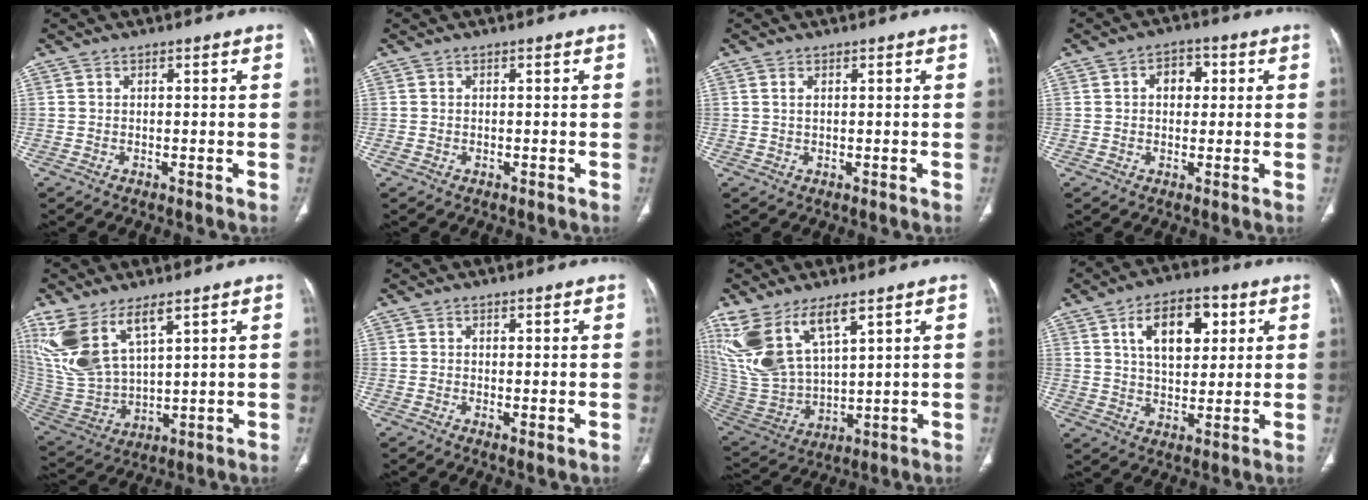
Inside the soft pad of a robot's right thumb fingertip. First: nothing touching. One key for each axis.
{"total": 0.6, "fx": -0.2, "fy": 0.4, "fz": 0.3, "tx": -0.010, "ty": 0.001, "tz": -0.004}
{"total": 1.1, "fx": 0.5, "fy": 0.5, "fz": 0.9, "tx": -0.022, "ty": 0.004, "tz": 0.012}
{"total": 5.0, "fx": 1.0, "fy": 3.6, "fz": 3.3, "tx": -0.028, "ty": 0.008, "tz": 0.011}
{"total": 14.6, "fx": 8.4, "fy": 6.2, "fz": 10.3, "tx": -0.216, "ty": -0.032, "tz": 0.193}
{"total": 1.3, "fx": -0.1, "fy": 0.5, "fz": 1.2, "tx": -0.024, "ty": -0.007, "tz": 0.000}
{"total": 16.1, "fx": 9.3, "fy": 6.7, "fz": 11.3, "tx": -0.231, "ty": -0.035, "tz": 0.209}
{"total": 12.6, "fx": 4.5, "fy": 7.1, "fz": 9.3, "tx": -0.119, "ty": -0.006, "tz": 0.074}